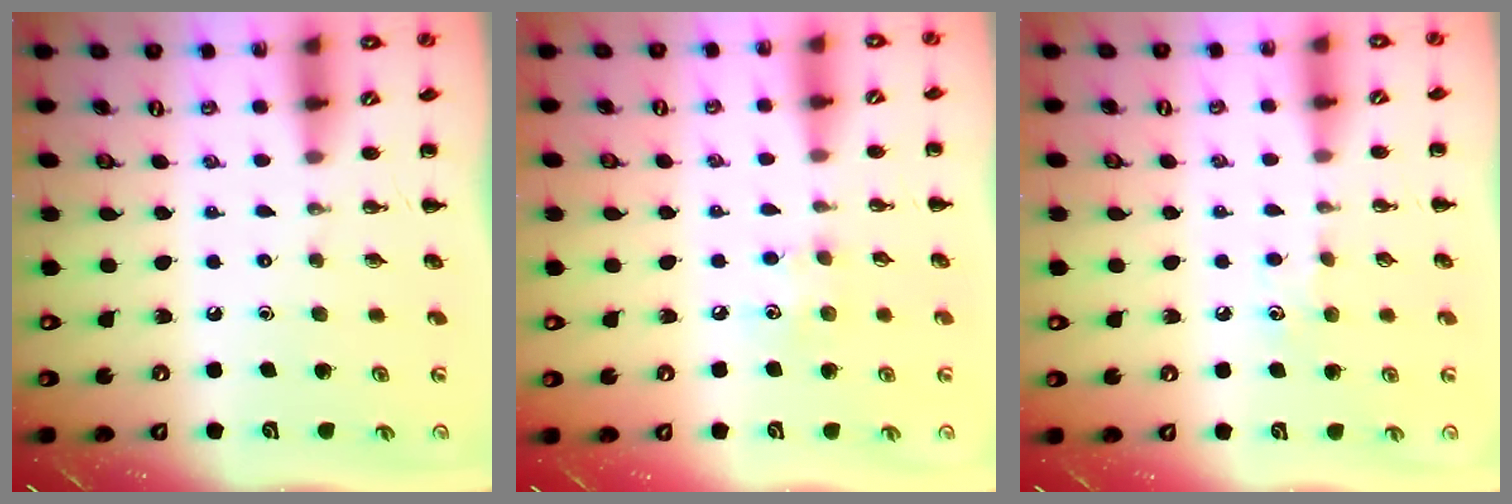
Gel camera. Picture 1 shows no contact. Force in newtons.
{"total": 5.5, "press": 5.3, "slide": 1.3}
{"total": 4.7, "press": 4.4, "slide": 1.5}